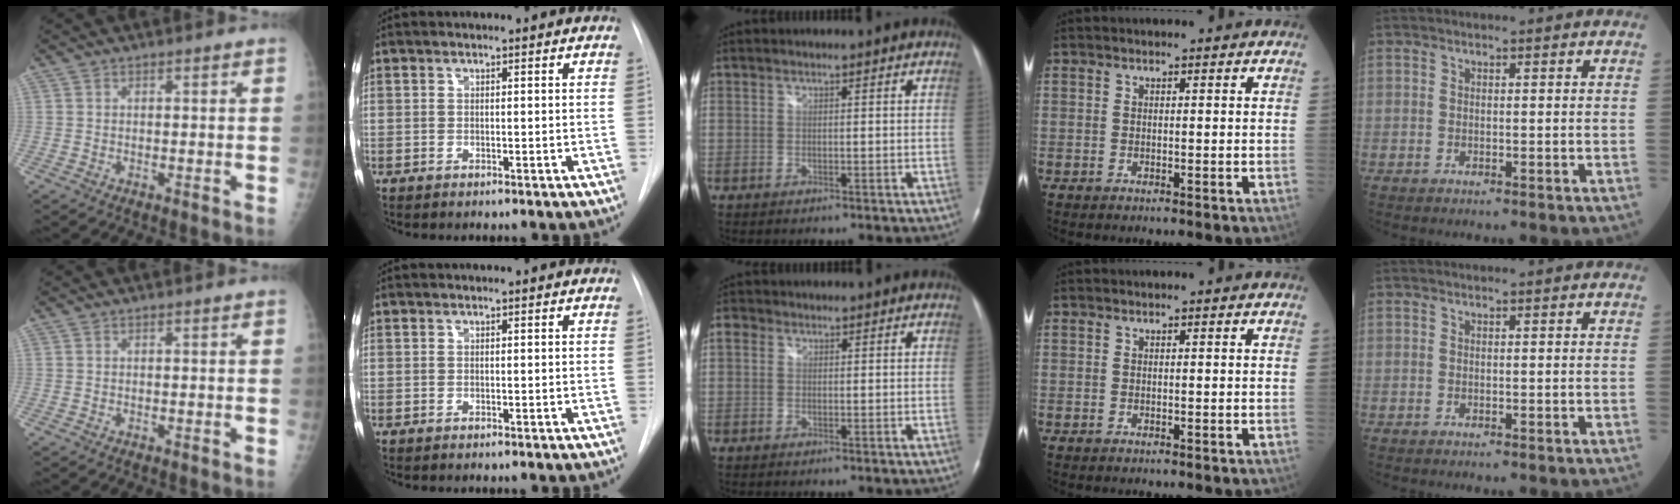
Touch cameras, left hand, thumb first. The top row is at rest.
{"middle": {"total": 1.6, "force": [0.5, 1.4, 0.7], "torque": [-0.015, 0.013, 0.006]}}